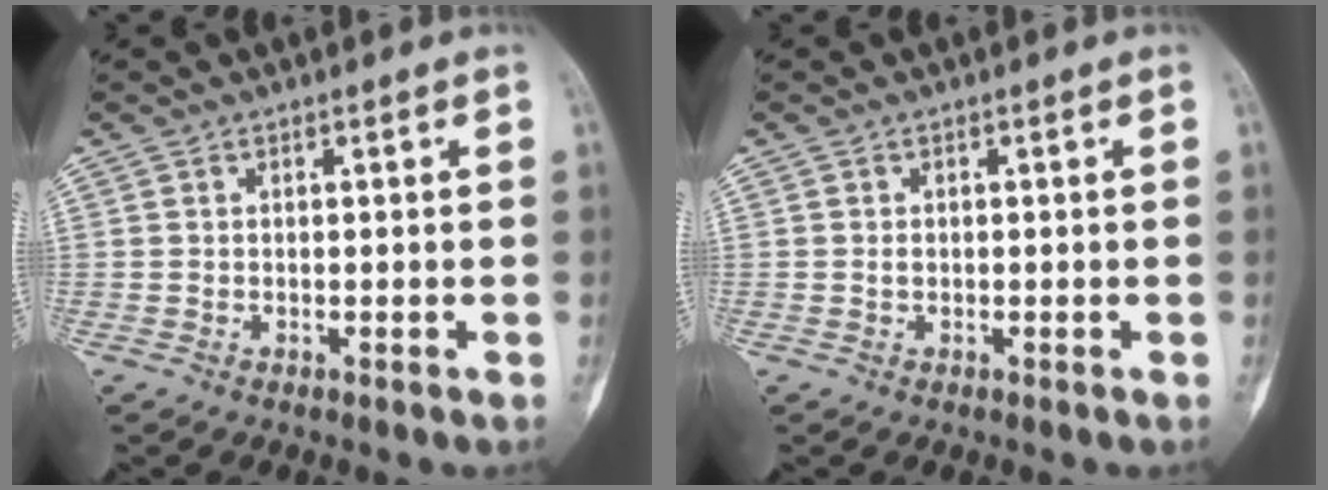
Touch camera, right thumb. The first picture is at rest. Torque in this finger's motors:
{"motor_torque": [0.59, -0.36, -0.08, -0.73, -0.03]}